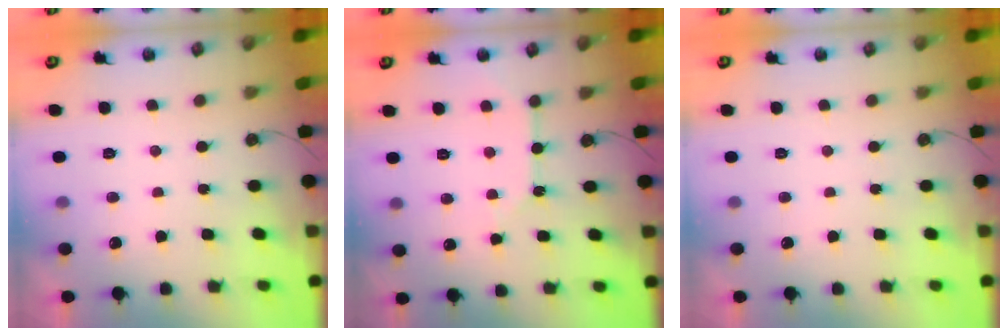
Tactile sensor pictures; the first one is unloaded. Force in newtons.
{"total": 5.3, "press": 5.3, "slide": 0.6}
{"total": 0.0}